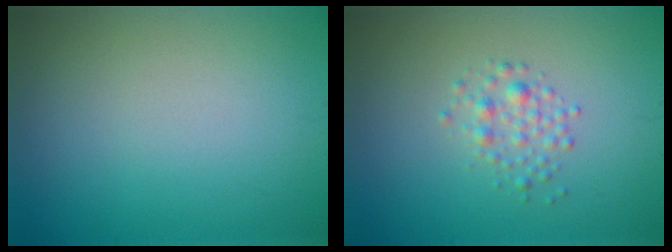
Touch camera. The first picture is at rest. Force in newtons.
{"total": 1.6, "press": 1.6, "slide": 0.0}